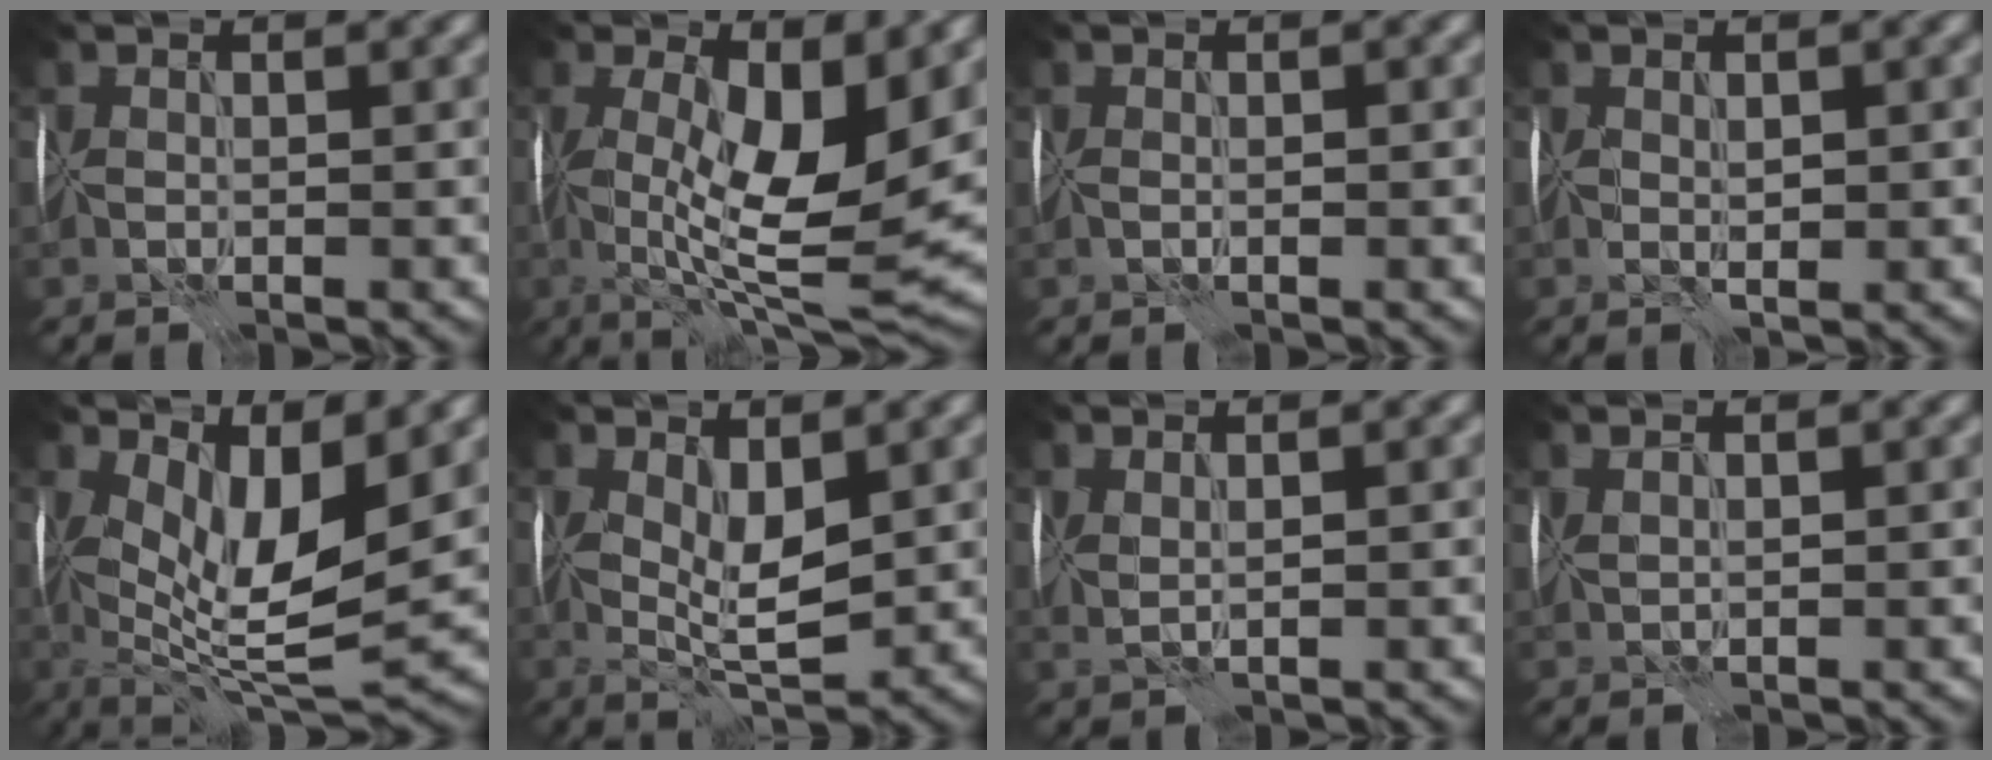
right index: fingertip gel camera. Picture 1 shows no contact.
{"total": 10.8, "force": [1.1, 3.7, 10.1], "torque": [-0.161, -0.013, 0.018]}
{"total": 0.9, "force": [-0.1, 0.4, 0.8], "torque": [-0.015, 0.003, 0.000]}
{"total": 1.7, "force": [0.1, 0.9, 1.4], "torque": [-0.027, -0.001, 0.003]}
{"total": 9.8, "force": [2.5, 3.7, 8.7], "torque": [-0.155, -0.004, 0.044]}
{"total": 5.0, "force": [0.8, 2.2, 4.5], "torque": [-0.094, -0.007, 0.017]}
{"total": 1.6, "force": [1.0, 0.4, 1.2], "torque": [-0.025, 0.003, 0.018]}
{"total": 2.1, "force": [1.6, 0.7, 1.2], "torque": [-0.016, 0.014, 0.013]}